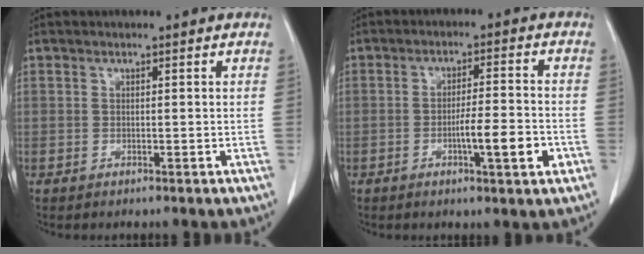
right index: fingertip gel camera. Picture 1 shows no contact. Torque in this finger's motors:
{"motor_torque": [0.93, -0.45, 0.42, 0.10]}